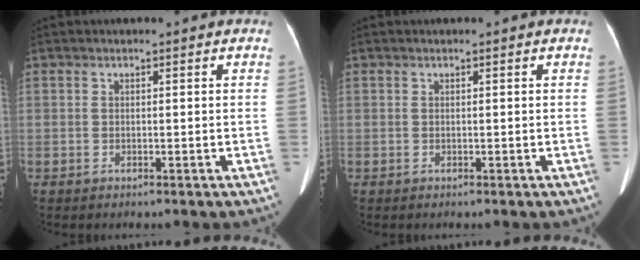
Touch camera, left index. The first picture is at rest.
{"total": 0.0}